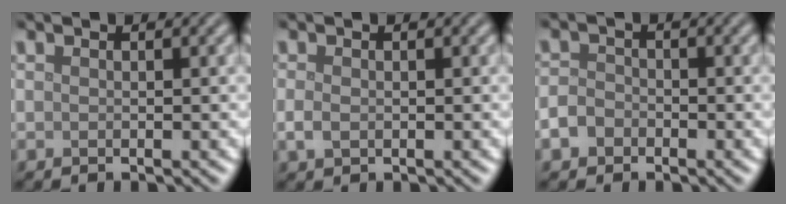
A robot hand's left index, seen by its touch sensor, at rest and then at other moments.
{"total": 1.2, "force": [-0.2, 0.9, 0.8], "torque": [-0.020, -0.004, -0.003]}
{"total": 2.1, "force": [-1.0, 1.6, 0.8], "torque": [-0.009, -0.001, -0.025]}